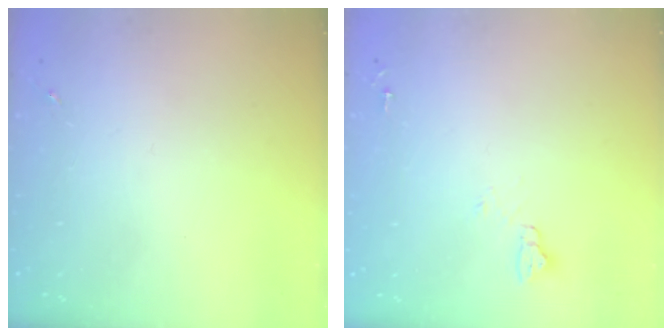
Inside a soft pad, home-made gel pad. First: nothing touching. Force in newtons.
{"total": 4.8, "press": 4.8, "slide": 0.6}